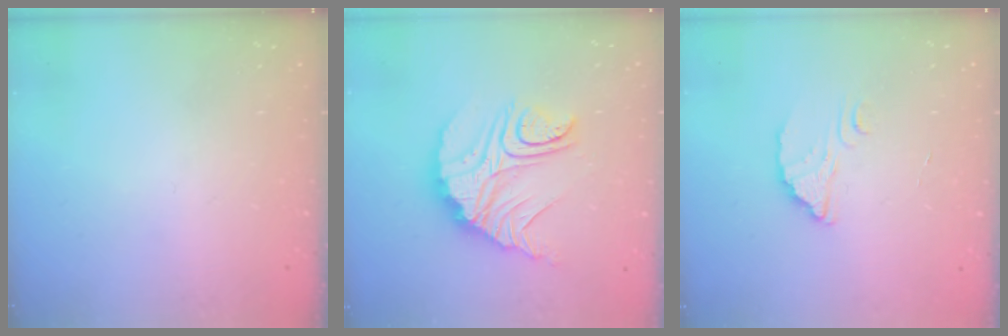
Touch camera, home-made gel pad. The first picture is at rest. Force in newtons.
{"total": 17.1, "press": 17.0, "slide": 1.6}
{"total": 2.6, "press": 2.6, "slide": 0.1}